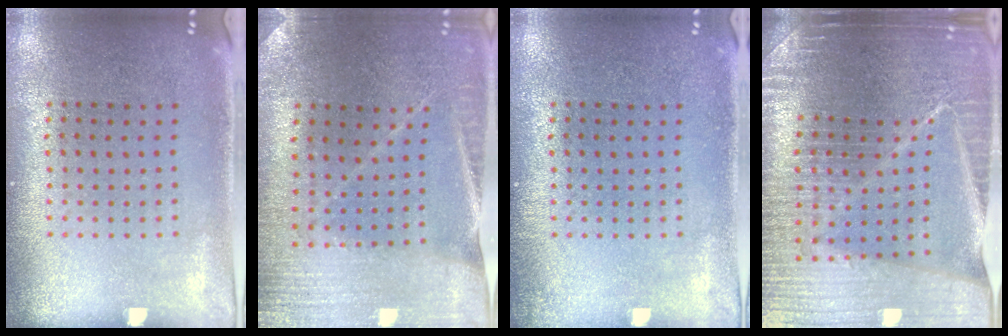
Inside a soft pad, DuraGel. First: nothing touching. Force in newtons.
{"total": 1.2, "press": 1.2, "slide": 0.1}
{"total": 0.9, "press": 0.9, "slide": 0.1}
{"total": 5.5, "press": 5.0, "slide": 2.3}